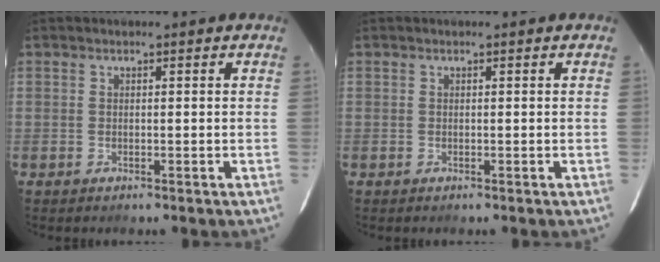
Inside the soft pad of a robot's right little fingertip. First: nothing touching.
{"total": 0.0}